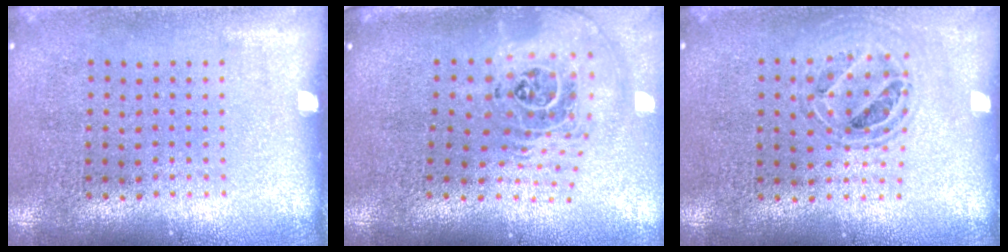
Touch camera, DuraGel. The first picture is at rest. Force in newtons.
{"total": 2.6, "press": 1.9, "slide": 1.8}
{"total": 0.8, "press": 0.8, "slide": 0.0}